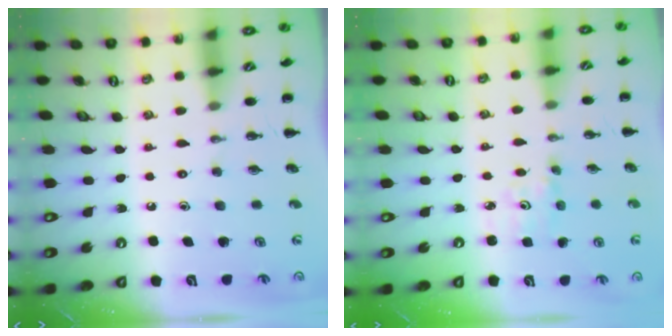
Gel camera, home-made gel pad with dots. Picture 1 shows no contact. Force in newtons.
{"total": 1.9, "press": 1.9, "slide": 0.4}